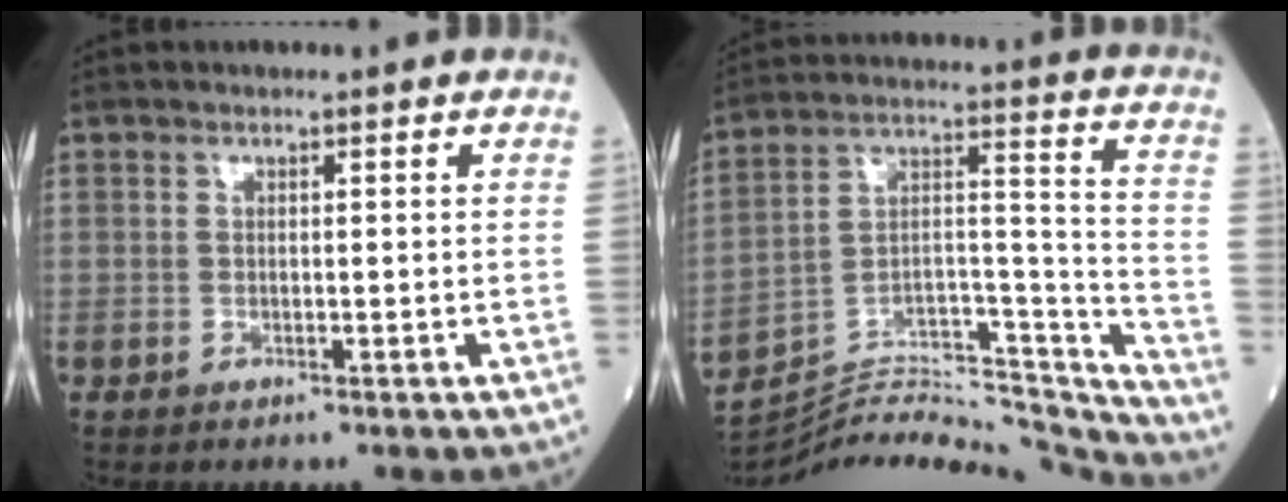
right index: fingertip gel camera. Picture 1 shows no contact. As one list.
[{"total": 29.7, "force": [-28.5, 3.3, 7.6], "torque": [-0.112, 0.021, -0.425]}]